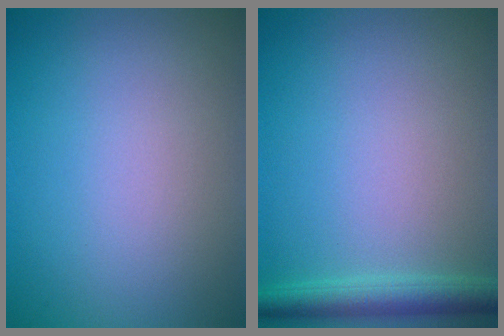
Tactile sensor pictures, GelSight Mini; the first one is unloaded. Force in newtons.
{"total": 3.0, "press": 3.0, "slide": 0.1}